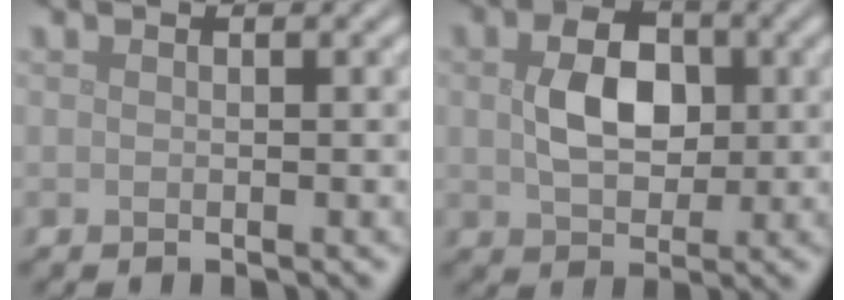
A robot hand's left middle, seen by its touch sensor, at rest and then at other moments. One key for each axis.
{"total": 4.9, "fx": 0.5, "fy": 3.4, "fz": 3.5, "tx": -0.077, "ty": 0.000, "tz": 0.007}